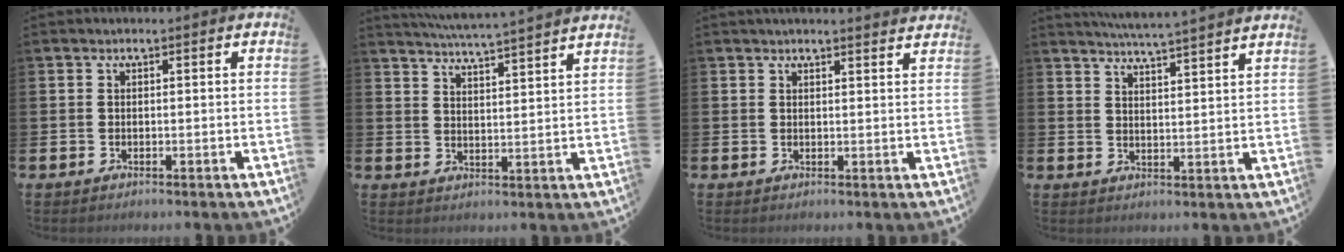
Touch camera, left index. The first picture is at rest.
{"total": 5.4, "force": [5.3, -0.8, 0.9], "torque": [-0.039, -0.034, 0.093]}
{"total": 1.9, "force": [1.9, -0.1, 0.2], "torque": [0.006, -0.013, 0.032]}
{"total": 5.2, "force": [5.1, -1.0, 0.7], "torque": [-0.024, -0.034, 0.088]}